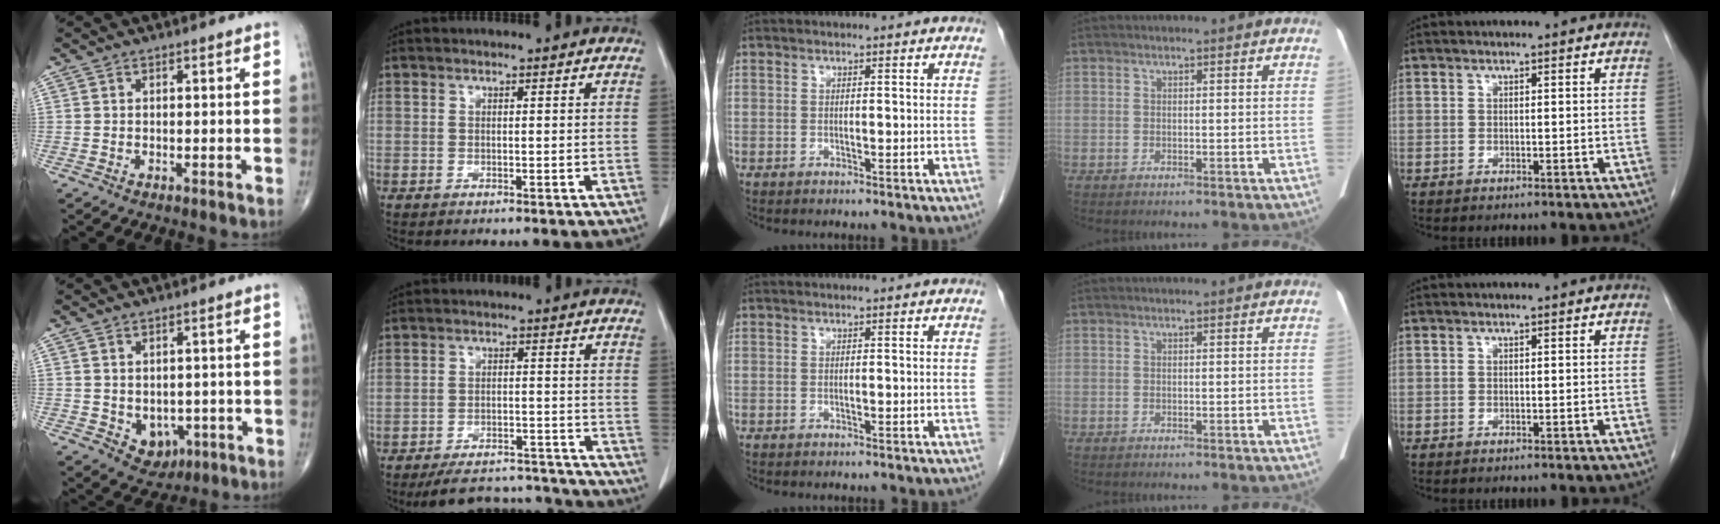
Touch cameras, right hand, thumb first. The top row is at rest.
{"thumb": {"total": 5.4, "force": [-1.1, 4.2, 3.2], "torque": [-0.020, -0.001, 0.001]}, "index": {"total": 11.3, "force": [-10.8, 2.8, 1.7], "torque": [-0.016, 0.016, -0.146]}}